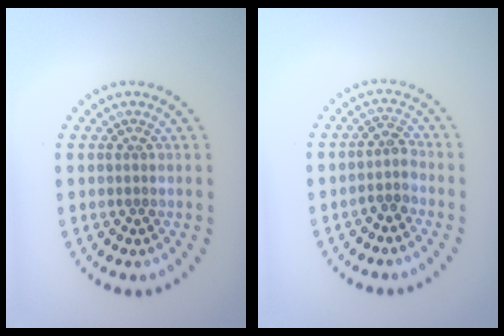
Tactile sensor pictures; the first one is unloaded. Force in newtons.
{"total": 1.9, "press": 1.5, "slide": 1.1}